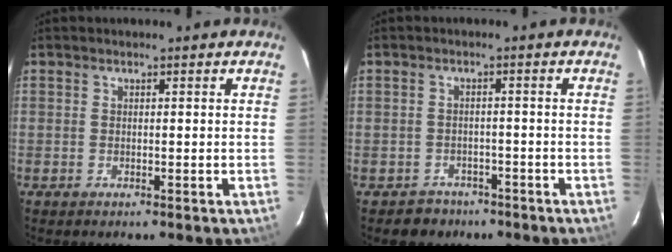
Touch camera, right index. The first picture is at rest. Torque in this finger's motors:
{"motor_torque": [-0.11, -0.01, -0.21, -0.15]}